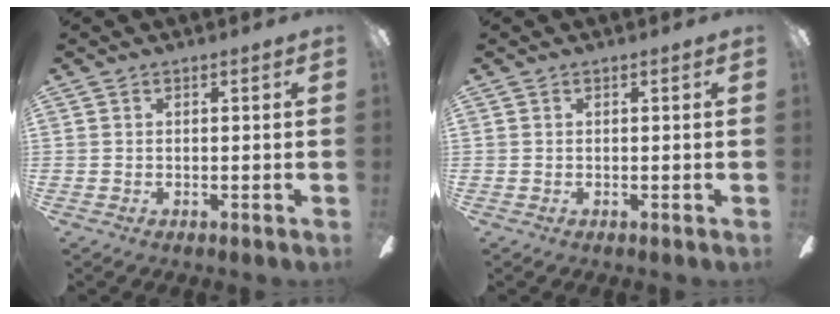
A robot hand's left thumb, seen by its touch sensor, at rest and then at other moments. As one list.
[{"total": 0.0}]